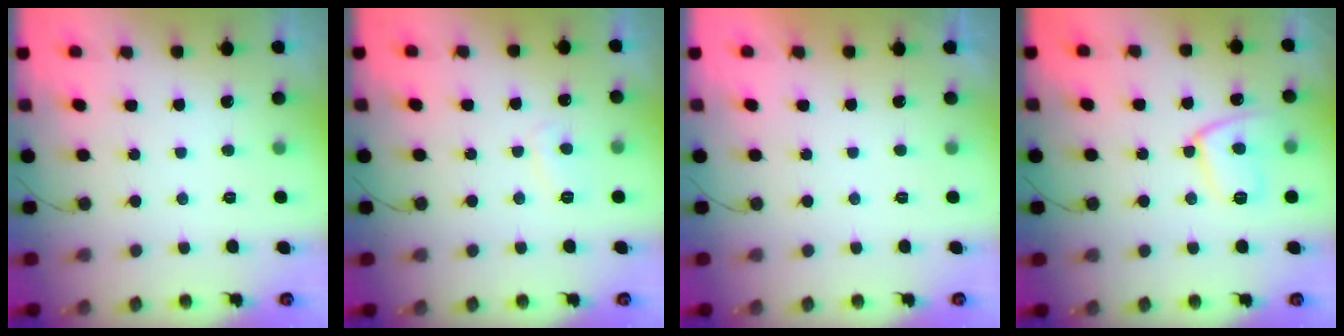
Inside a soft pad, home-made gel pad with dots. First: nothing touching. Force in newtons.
{"total": 2.9, "press": 2.9, "slide": 0.3}
{"total": 2.1, "press": 2.1, "slide": 0.4}
{"total": 10.8, "press": 10.8, "slide": 0.8}